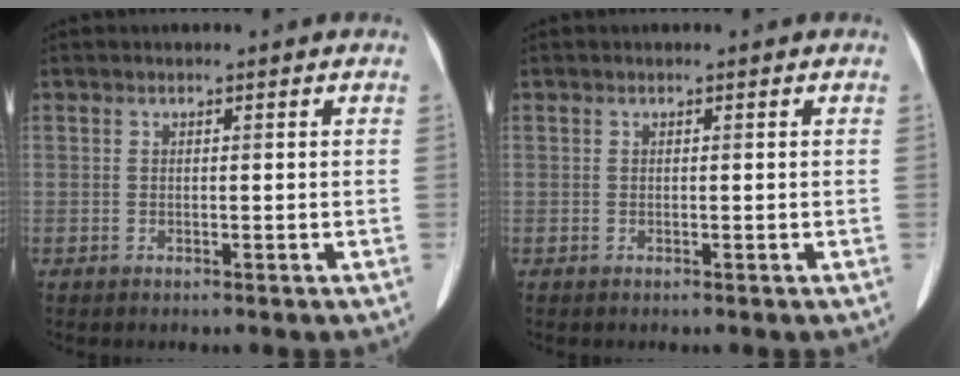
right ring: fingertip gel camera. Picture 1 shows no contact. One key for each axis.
{"total": 0.0}